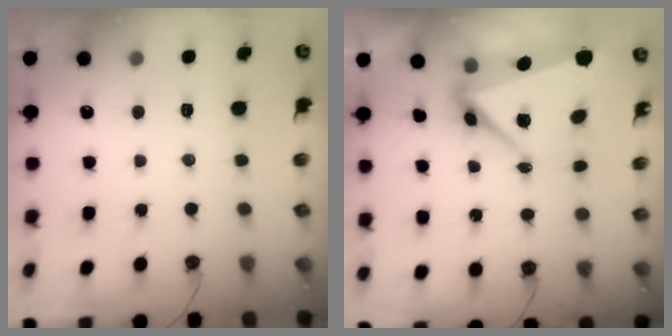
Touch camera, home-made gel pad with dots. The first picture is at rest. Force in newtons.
{"total": 7.6, "press": 7.4, "slide": 1.7}